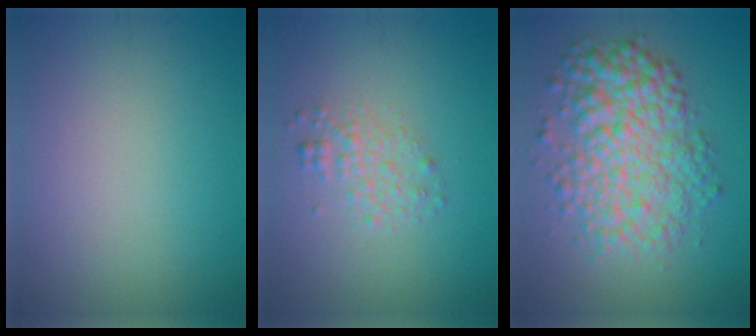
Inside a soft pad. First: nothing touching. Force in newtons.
{"total": 1.9, "press": 1.9, "slide": 0.1}
{"total": 7.4, "press": 7.4, "slide": 0.1}